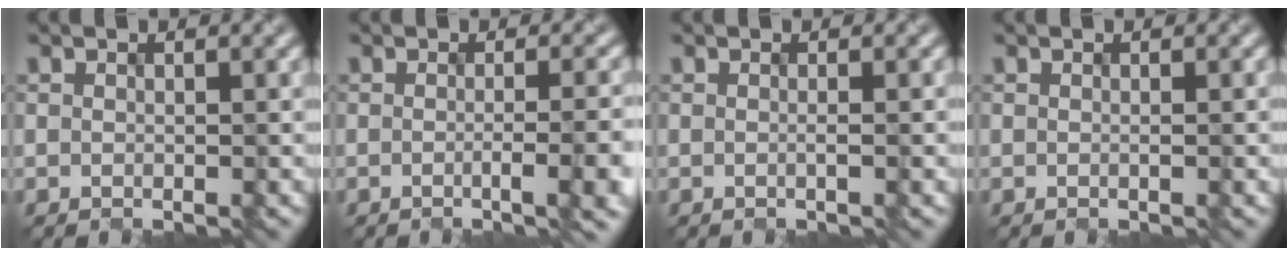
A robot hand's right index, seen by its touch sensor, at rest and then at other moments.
{"total": 5.7, "force": [-1.3, 1.9, 5.3], "torque": [-0.052, -0.004, -0.012]}
{"total": 1.1, "force": [-0.2, 0.3, 1.0], "torque": [-0.018, 0.000, -0.008]}
{"total": 0.7, "force": [-0.1, 0.2, 0.6], "torque": [-0.011, 0.001, -0.004]}